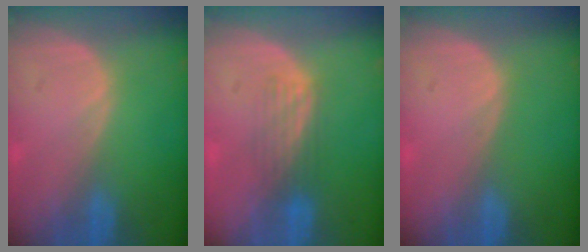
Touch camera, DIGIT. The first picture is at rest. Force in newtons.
{"total": 3.3, "press": 3.3, "slide": 0.0}
{"total": 0.0}